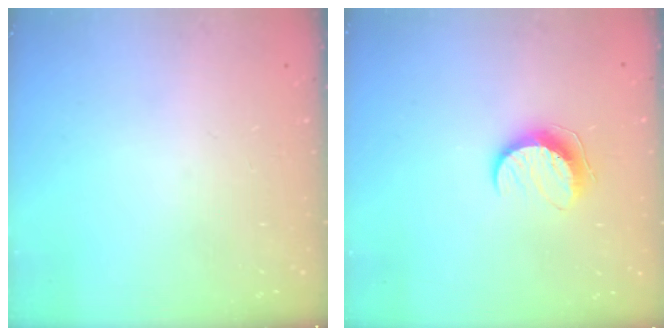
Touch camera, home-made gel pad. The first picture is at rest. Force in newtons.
{"total": 9.7, "press": 9.6, "slide": 0.7}